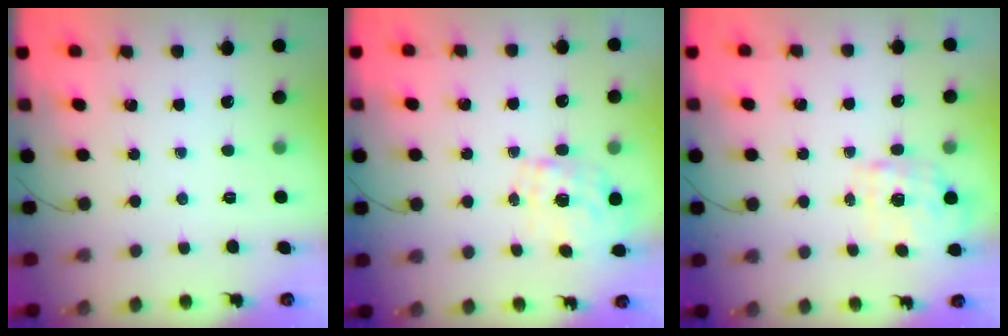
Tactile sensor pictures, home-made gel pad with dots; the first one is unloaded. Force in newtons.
{"total": 1.7, "press": 1.5, "slide": 0.8}
{"total": 2.0, "press": 1.9, "slide": 0.6}